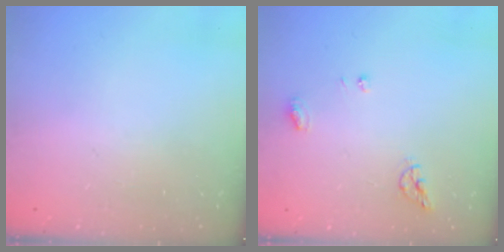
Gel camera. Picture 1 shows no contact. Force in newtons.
{"total": 6.7, "press": 6.7, "slide": 0.3}